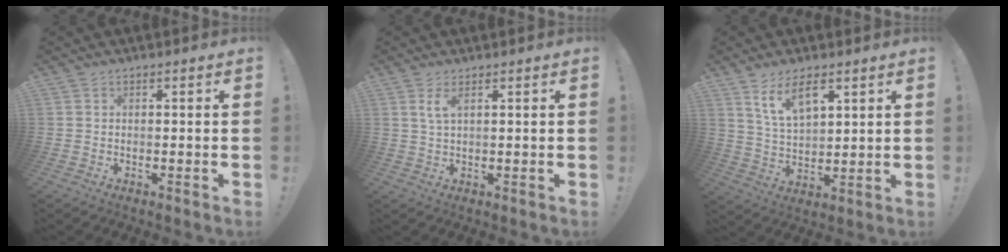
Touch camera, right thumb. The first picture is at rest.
{"total": 2.9, "force": [1.6, 0.5, 2.4], "torque": [-0.042, -0.004, 0.026]}
{"total": 9.7, "force": [6.2, 4.2, 6.2], "torque": [-0.111, -0.024, 0.116]}